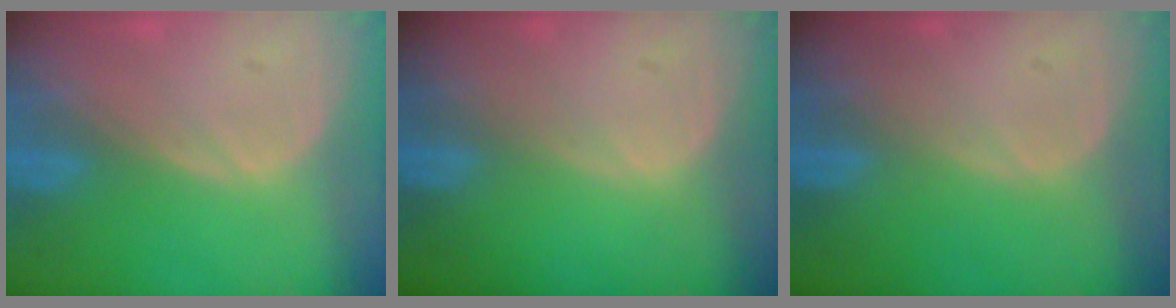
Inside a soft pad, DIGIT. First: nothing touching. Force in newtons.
{"total": 0.0}
{"total": 0.0}